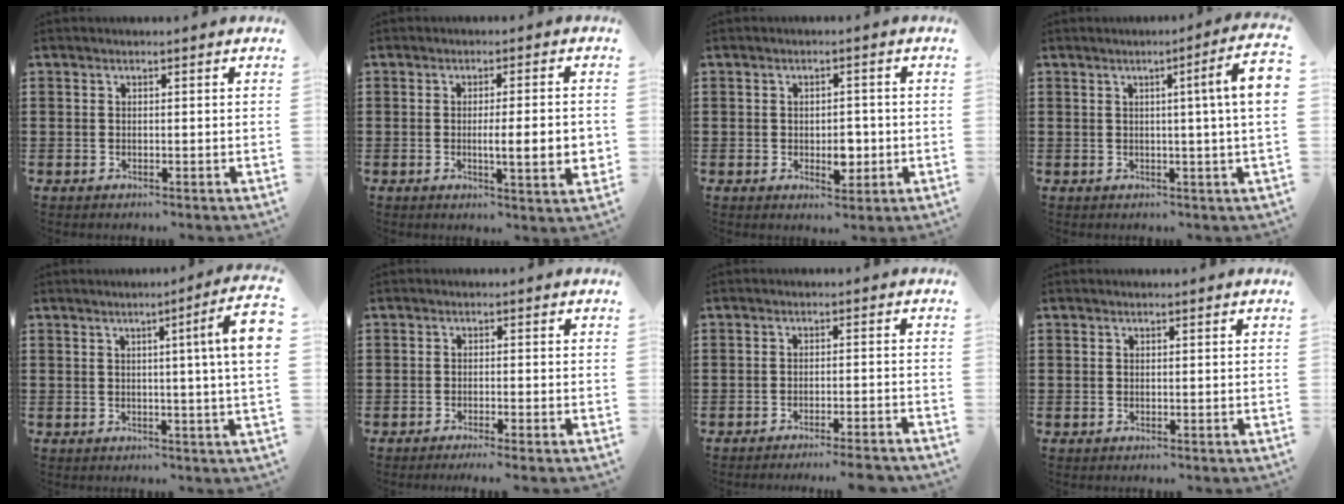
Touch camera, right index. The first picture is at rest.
{"total": 6.3, "force": [-0.7, 0.5, 6.2], "torque": [-0.097, -0.010, -0.014]}
{"total": 4.2, "force": [-0.9, 2.2, 3.4], "torque": [-0.046, -0.005, -0.017]}
{"total": 6.3, "force": [1.1, -0.6, 6.2], "torque": [-0.098, -0.016, 0.011]}
{"total": 7.1, "force": [1.4, -0.5, 6.9], "torque": [-0.111, -0.014, 0.017]}
{"total": 1.2, "force": [-1.0, -0.2, 0.6], "torque": [-0.011, -0.002, -0.019]}
{"total": 2.8, "force": [-2.6, -0.4, 1.0], "torque": [-0.018, -0.002, -0.052]}
{"total": 0.0}